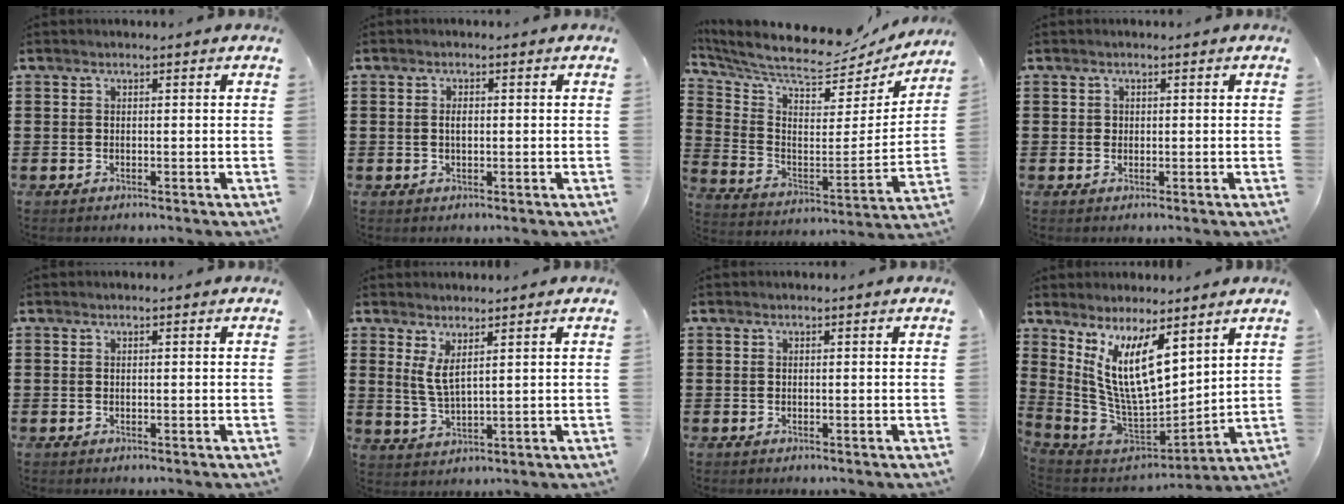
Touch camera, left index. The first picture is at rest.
{"total": 1.4, "force": [0.0, 0.6, 1.2], "torque": [-0.026, 0.003, -0.001]}
{"total": 7.5, "force": [6.9, 1.5, 2.6], "torque": [-0.089, -0.061, 0.114]}
{"total": 0.7, "force": [0.3, 0.6, 0.1], "torque": [-0.005, 0.004, 0.007]}
{"total": 0.0}
{"total": 3.7, "force": [2.0, 0.9, 3.0], "torque": [-0.073, -0.003, 0.035]}
{"total": 0.0}
{"total": 12.1, "force": [5.3, 4.1, 10.1], "torque": [-0.235, -0.045, 0.095]}